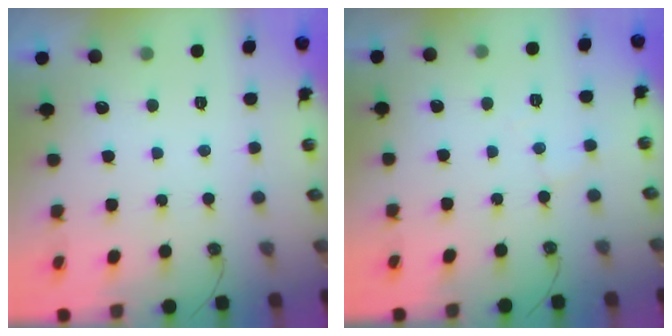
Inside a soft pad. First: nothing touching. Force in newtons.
{"total": 3.4, "press": 3.4, "slide": 0.5}